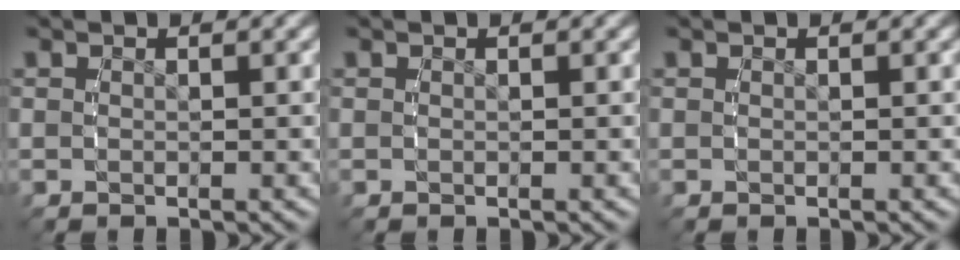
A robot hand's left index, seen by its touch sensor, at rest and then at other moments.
{"total": 0.0}
{"total": 0.0}